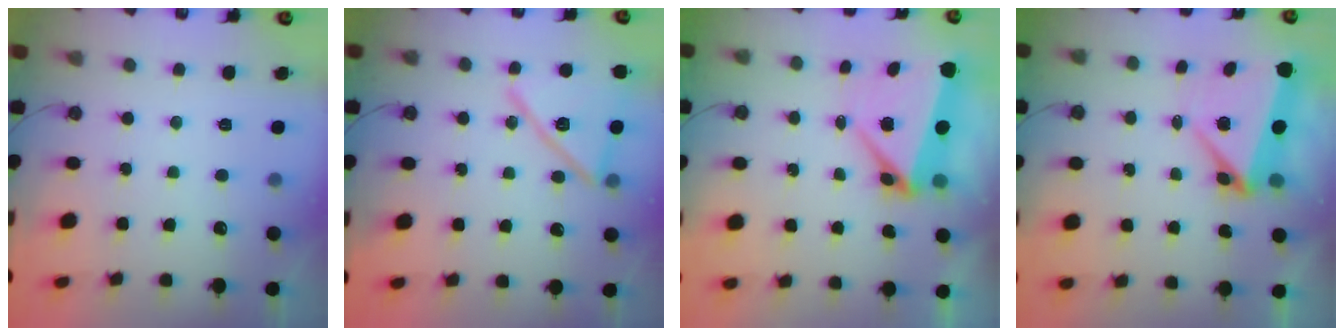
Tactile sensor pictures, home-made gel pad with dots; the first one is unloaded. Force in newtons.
{"total": 16.5, "press": 16.5, "slide": 1.2}
{"total": 6.3, "press": 6.3, "slide": 0.8}
{"total": 5.5, "press": 5.2, "slide": 1.7}